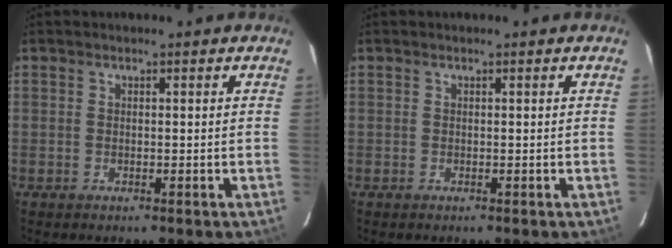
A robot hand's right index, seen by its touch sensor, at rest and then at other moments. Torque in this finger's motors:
{"motor_torque": [0.00, 0.00, 0.00, 0.00]}